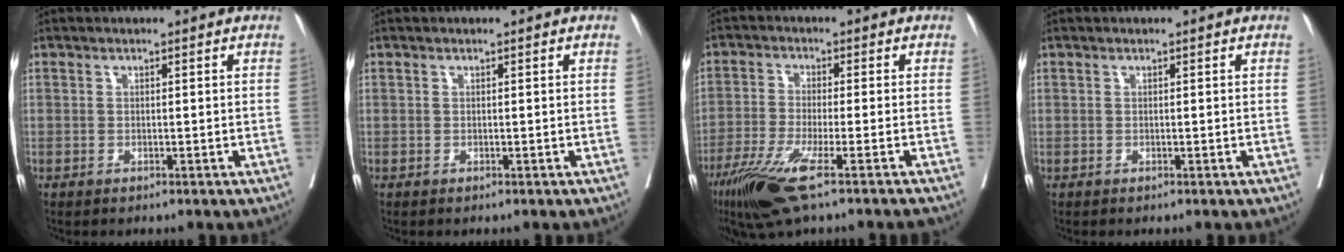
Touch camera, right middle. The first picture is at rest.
{"total": 0.0}
{"total": 9.8, "force": [-6.3, -0.2, 7.5], "torque": [-0.138, -0.028, -0.111]}
{"total": 0.0}